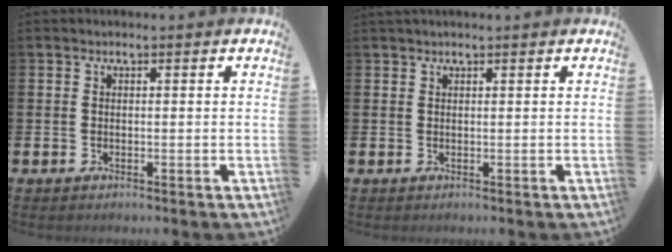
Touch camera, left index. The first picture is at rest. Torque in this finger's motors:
{"motor_torque": [0.12, -1.27, 0.89, 0.11]}